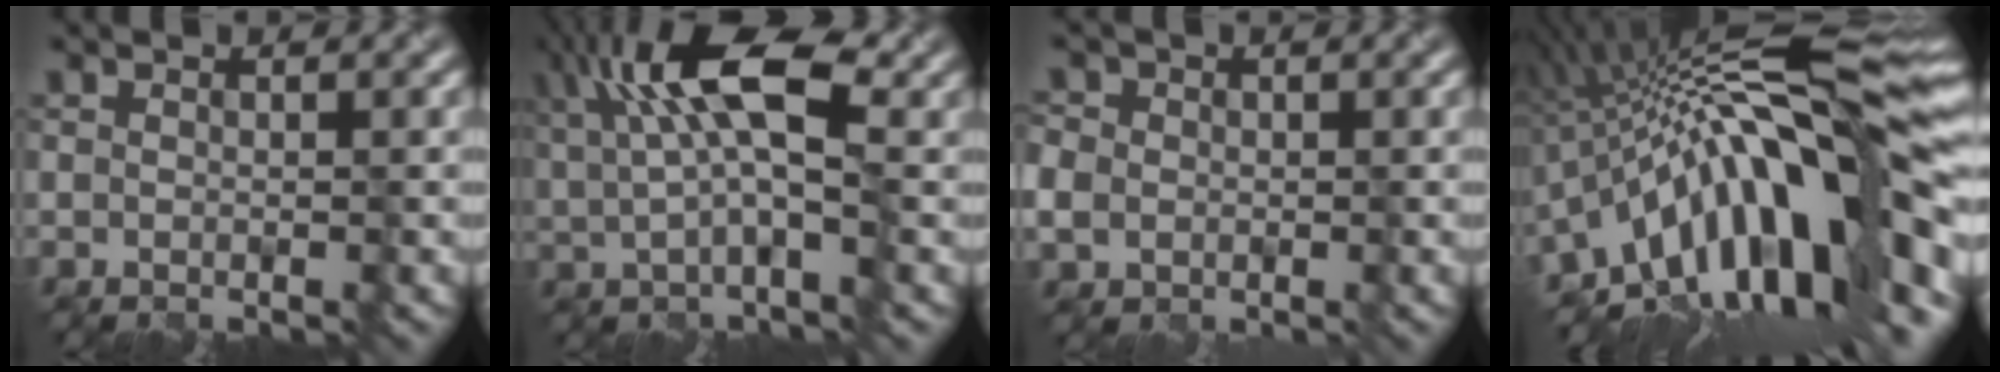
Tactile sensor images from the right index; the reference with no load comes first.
{"total": 8.1, "force": [2.8, 2.8, 7.0], "torque": [-0.140, 0.012, 0.044]}
{"total": 2.7, "force": [0.1, 2.6, 0.8], "torque": [-0.024, 0.008, 0.004]}
{"total": 17.2, "force": [-3.7, 4.7, 16.2], "torque": [-0.220, 0.041, -0.088]}